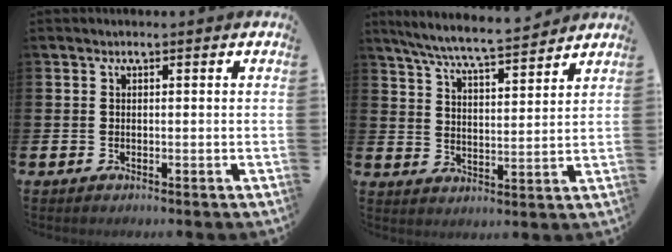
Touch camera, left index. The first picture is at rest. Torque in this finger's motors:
{"motor_torque": [1.07, -1.07, 0.52, 0.08]}